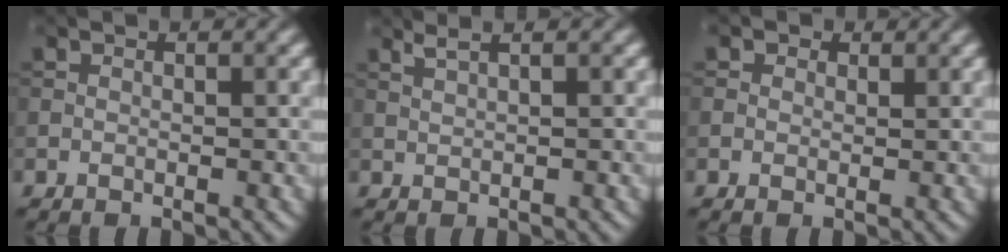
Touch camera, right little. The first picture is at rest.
{"total": 2.0, "force": [1.4, 0.6, 1.3], "torque": [-0.020, 0.004, 0.016]}
{"total": 1.1, "force": [0.5, 0.9, 0.4], "torque": [-0.005, -0.002, 0.000]}